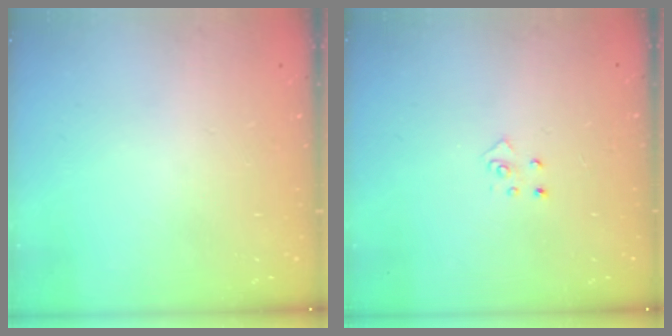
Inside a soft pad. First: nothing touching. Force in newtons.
{"total": 4.2, "press": 4.2, "slide": 0.3}